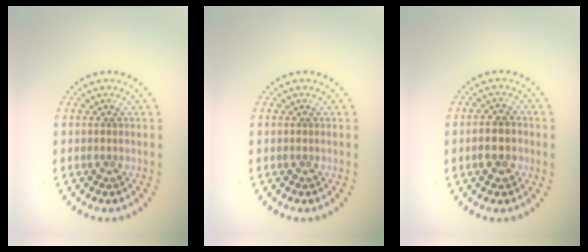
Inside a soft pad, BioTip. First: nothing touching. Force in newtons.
{"total": 0.0}
{"total": 2.9, "press": 2.8, "slide": 0.6}